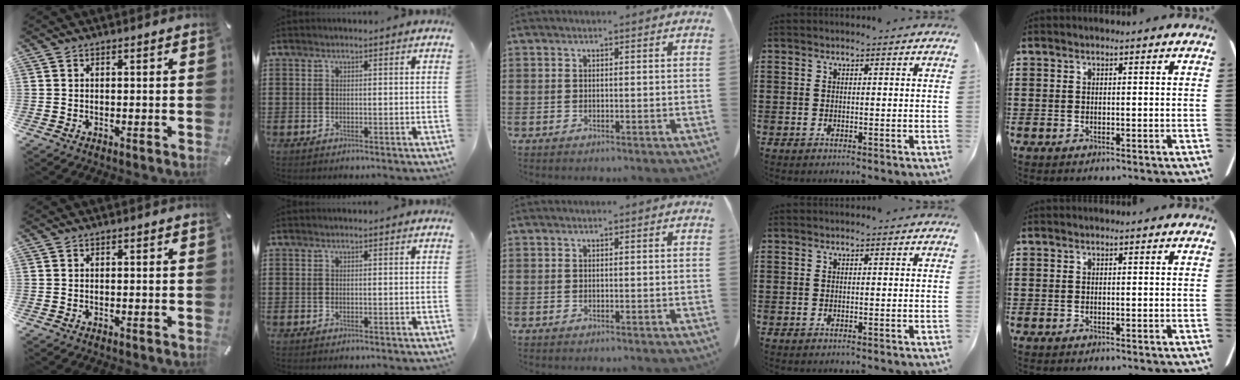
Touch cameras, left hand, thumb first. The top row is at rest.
{}